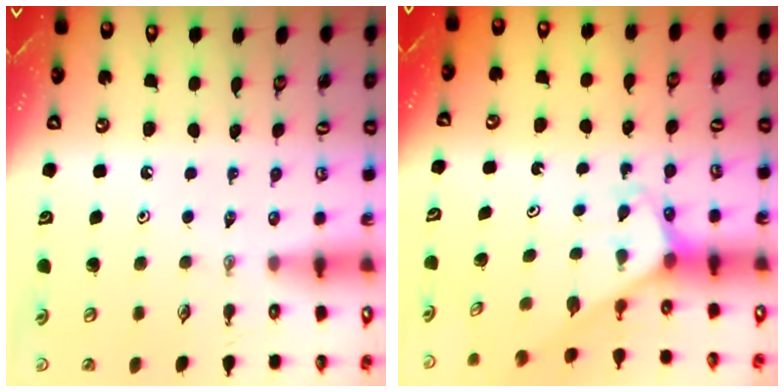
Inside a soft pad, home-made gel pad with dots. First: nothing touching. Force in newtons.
{"total": 2.8, "press": 2.8, "slide": 0.1}